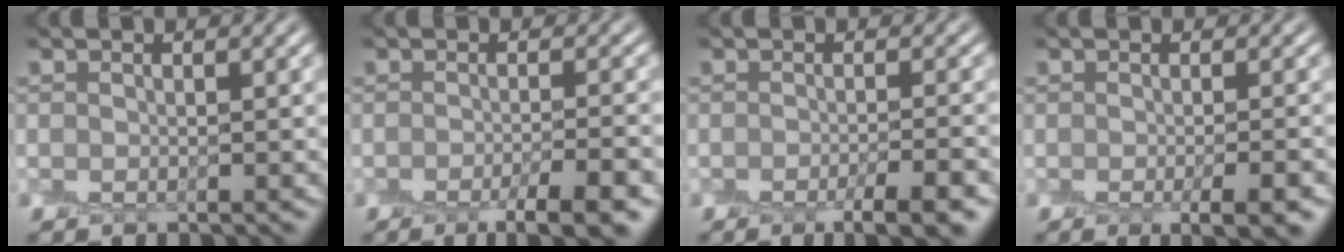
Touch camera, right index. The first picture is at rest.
{"total": 5.0, "force": [-3.1, 0.8, 3.9], "torque": [-0.048, -0.007, -0.041]}
{"total": 4.4, "force": [-2.8, 0.7, 3.3], "torque": [-0.042, -0.006, -0.035]}
{"total": 3.6, "force": [-1.8, 0.7, 3.0], "torque": [-0.036, -0.009, -0.016]}